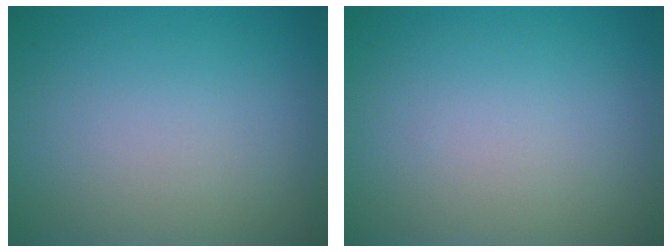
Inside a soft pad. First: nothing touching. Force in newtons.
{"total": 0.0}